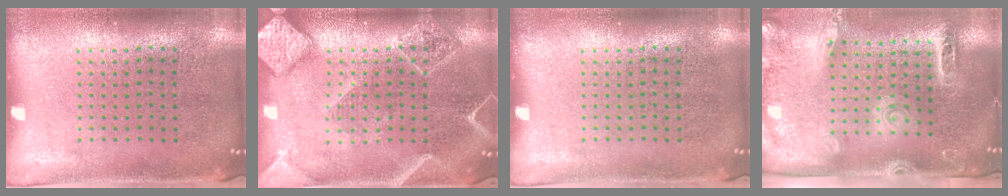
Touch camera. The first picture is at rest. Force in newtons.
{"total": 2.2, "press": 2.2, "slide": 0.2}
{"total": 0.0}
{"total": 2.7, "press": 2.0, "slide": 1.8}